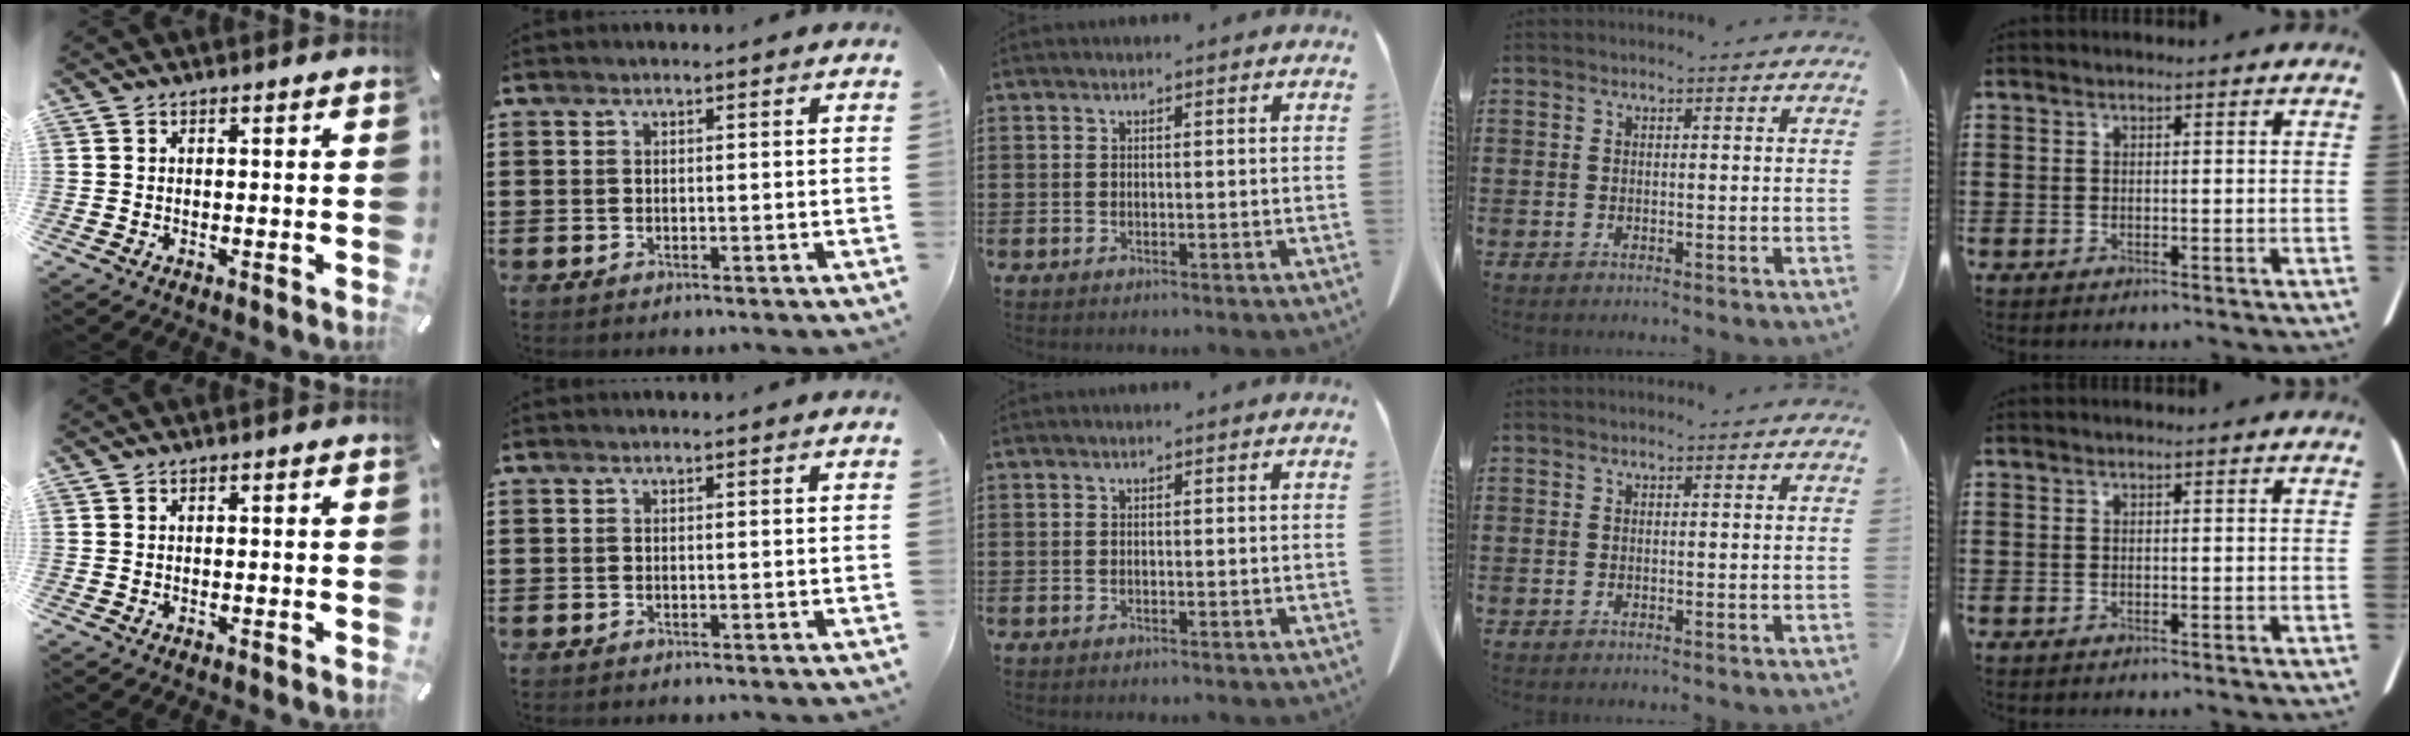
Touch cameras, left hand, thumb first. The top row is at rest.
{}